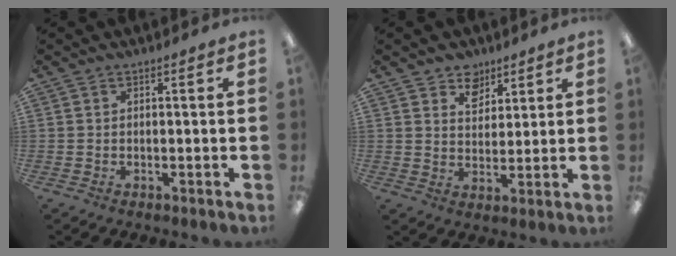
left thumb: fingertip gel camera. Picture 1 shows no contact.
{"total": 6.7, "force": [4.9, 4.5, 1.0], "torque": [-0.012, -0.027, 0.089]}